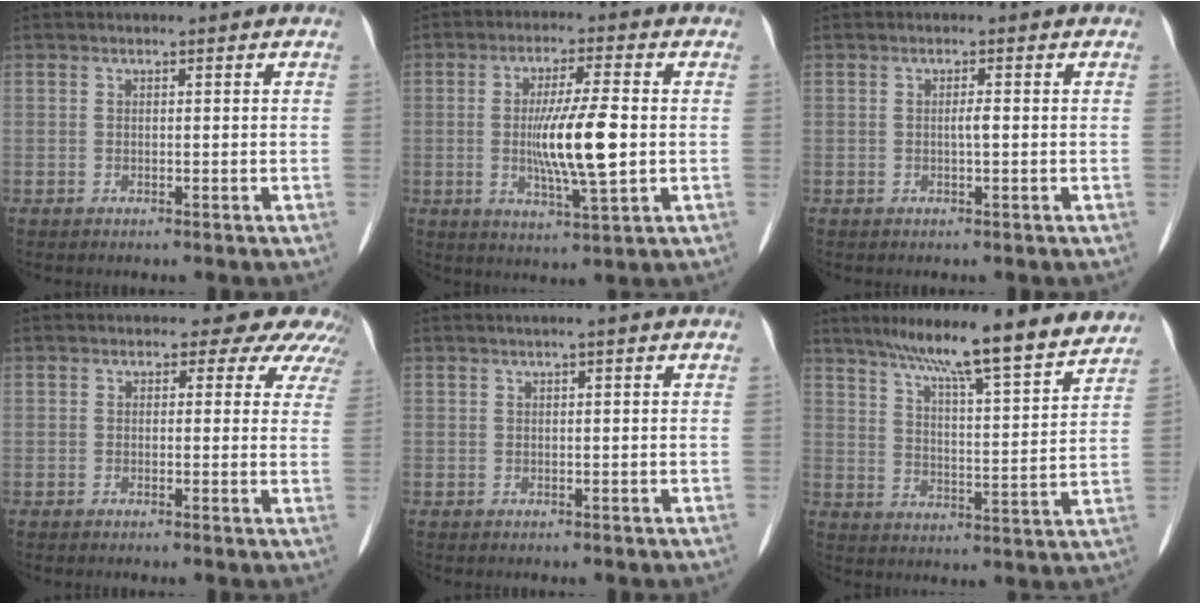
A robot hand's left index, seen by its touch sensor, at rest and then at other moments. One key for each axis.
{"total": 9.6, "fx": -0.5, "fy": 0.8, "fz": 9.5, "tx": -0.180, "ty": -0.012, "tz": -0.010}
{"total": 1.0, "fx": -0.1, "fy": 0.0, "fz": 1.0, "tx": -0.021, "ty": 0.000, "tz": -0.001}
{"total": 7.6, "fx": 6.5, "fy": 3.6, "fz": 1.3, "tx": 0.017, "ty": 0.002, "tz": 0.040}
{"total": 0.7, "fx": 0.4, "fy": -0.2, "fz": 0.6, "tx": -0.018, "ty": 0.004, "tz": 0.014}
{"total": 16.6, "fx": 14.3, "fy": 1.0, "fz": 8.4, "tx": -0.129, "ty": 0.002, "tz": 0.207}